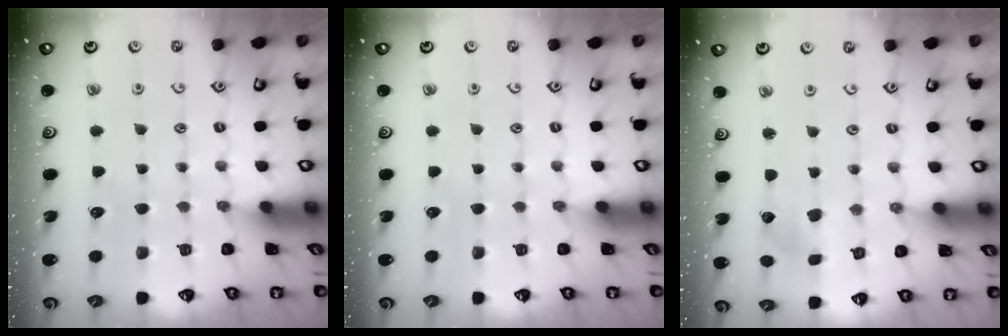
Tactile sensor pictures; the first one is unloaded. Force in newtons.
{"total": 0.0}
{"total": 2.0, "press": 2.0, "slide": 0.4}